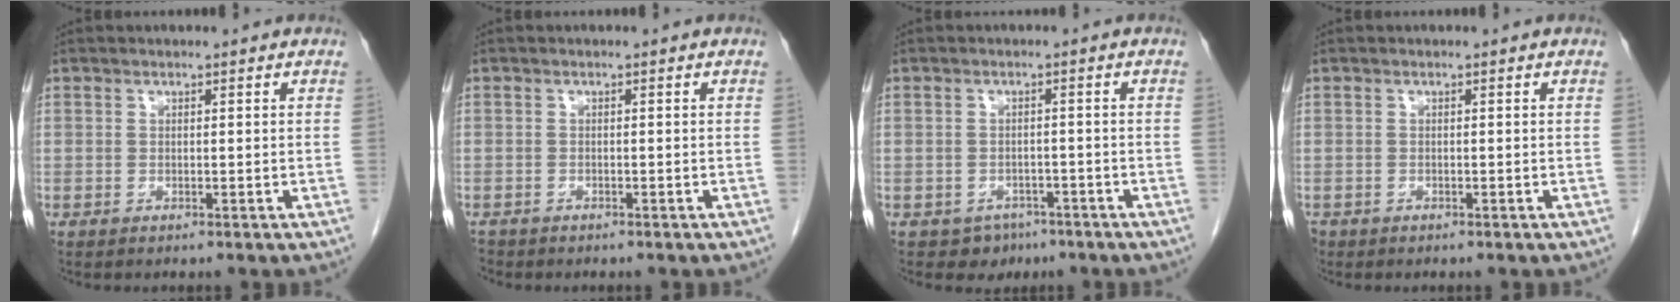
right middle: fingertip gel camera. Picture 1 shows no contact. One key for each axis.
{"total": 1.7, "fx": -1.4, "fy": 0.8, "fz": 0.4, "tx": -0.008, "ty": -0.002, "tz": -0.021}
{"total": 3.5, "fx": -2.3, "fy": 2.6, "fz": 0.4, "tx": -0.006, "ty": 0.009, "tz": -0.028}
{"total": 1.1, "fx": -0.7, "fy": 0.7, "fz": 0.2, "tx": -0.007, "ty": 0.001, "tz": -0.012}